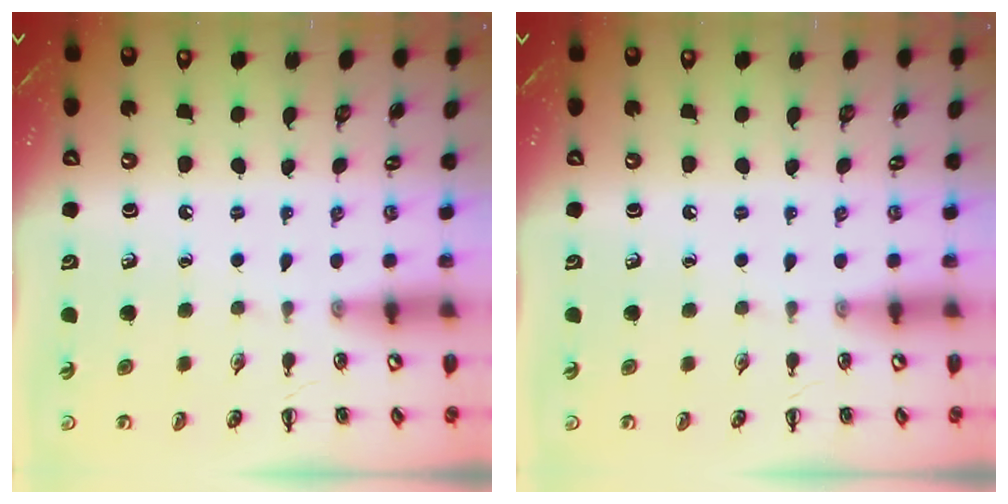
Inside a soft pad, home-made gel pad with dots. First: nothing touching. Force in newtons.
{"total": 0.0}